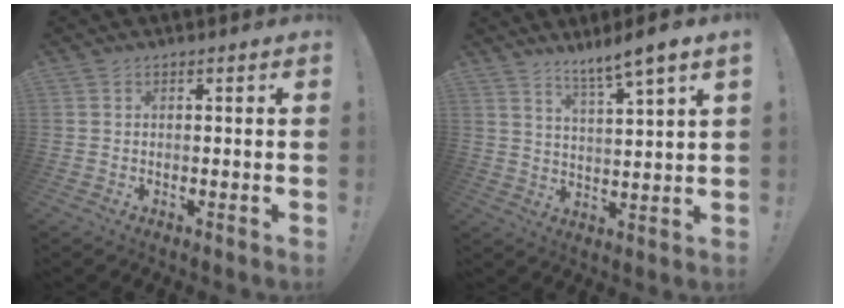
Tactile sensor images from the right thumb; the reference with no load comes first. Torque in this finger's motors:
{"motor_torque": [1.11, 1.11, 0.21, 0.19, 0.09]}